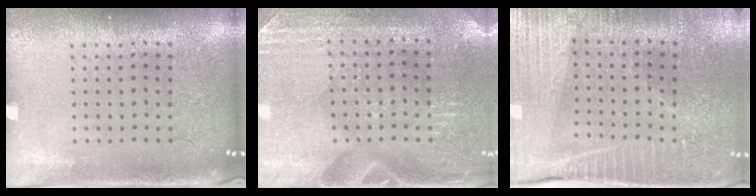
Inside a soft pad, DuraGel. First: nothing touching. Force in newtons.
{"total": 2.9, "press": 2.8, "slide": 0.9}
{"total": 3.5, "press": 3.4, "slide": 0.6}